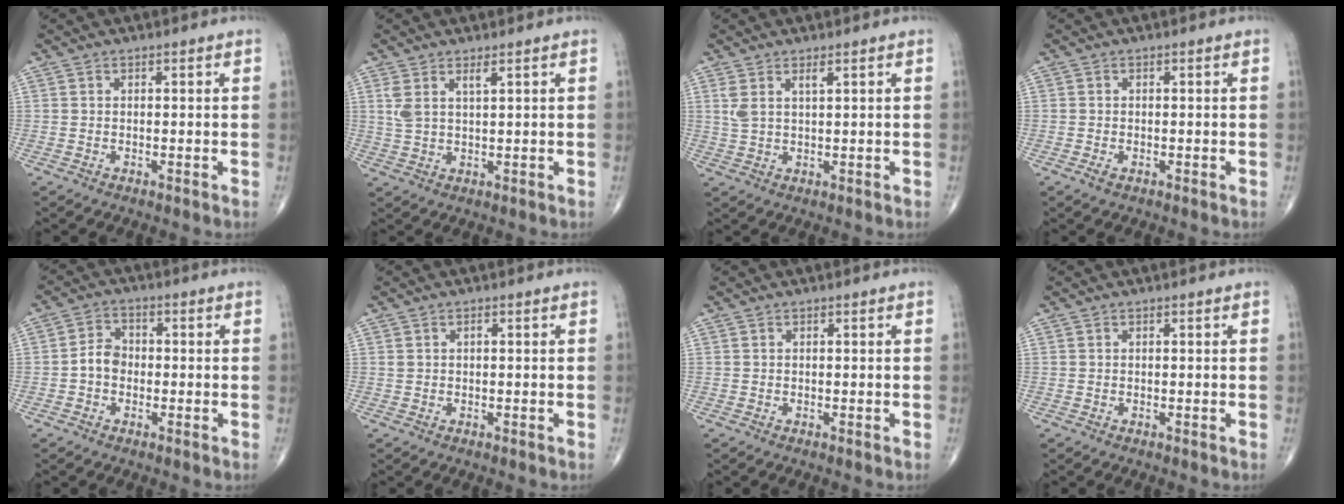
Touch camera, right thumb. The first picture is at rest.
{"total": 3.7, "force": [1.9, 1.1, 3.0], "torque": [-0.068, -0.004, 0.047]}
{"total": 3.3, "force": [1.7, 1.0, 2.7], "torque": [-0.061, 0.000, 0.041]}
{"total": 1.1, "force": [-0.5, 0.6, 0.8], "torque": [-0.019, -0.001, -0.010]}
{"total": 4.2, "force": [-0.9, 3.3, 2.4], "torque": [-0.032, 0.018, -0.026]}
{"total": 0.8, "force": [0.2, 0.5, 0.6], "torque": [-0.012, 0.003, 0.007]}
{"total": 0.0}
{"total": 0.0}